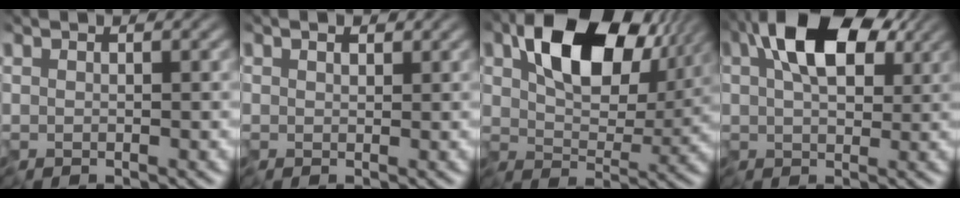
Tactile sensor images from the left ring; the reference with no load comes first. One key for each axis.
{"total": 1.6, "fx": 0.8, "fy": 0.9, "fz": 1.0, "tx": -0.017, "ty": 0.010, "tz": 0.006}
{"total": 10.3, "fx": 3.1, "fy": 6.6, "fz": 7.3, "tx": -0.124, "ty": 0.001, "tz": 0.054}
{"total": 9.4, "fx": 3.0, "fy": 5.3, "fz": 7.1, "tx": -0.129, "ty": 0.018, "tz": 0.044}